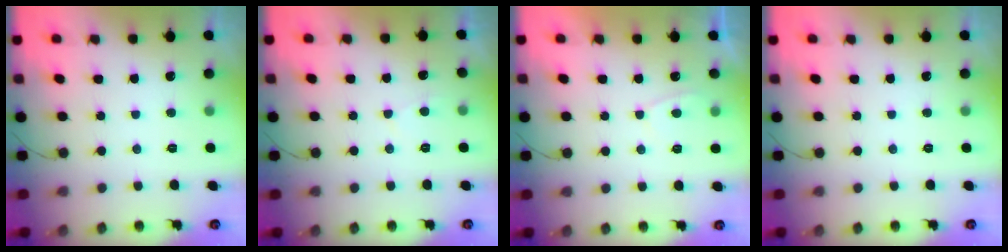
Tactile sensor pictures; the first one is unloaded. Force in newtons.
{"total": 2.7, "press": 2.6, "slide": 0.5}
{"total": 1.8, "press": 1.7, "slide": 0.6}
{"total": 0.0}